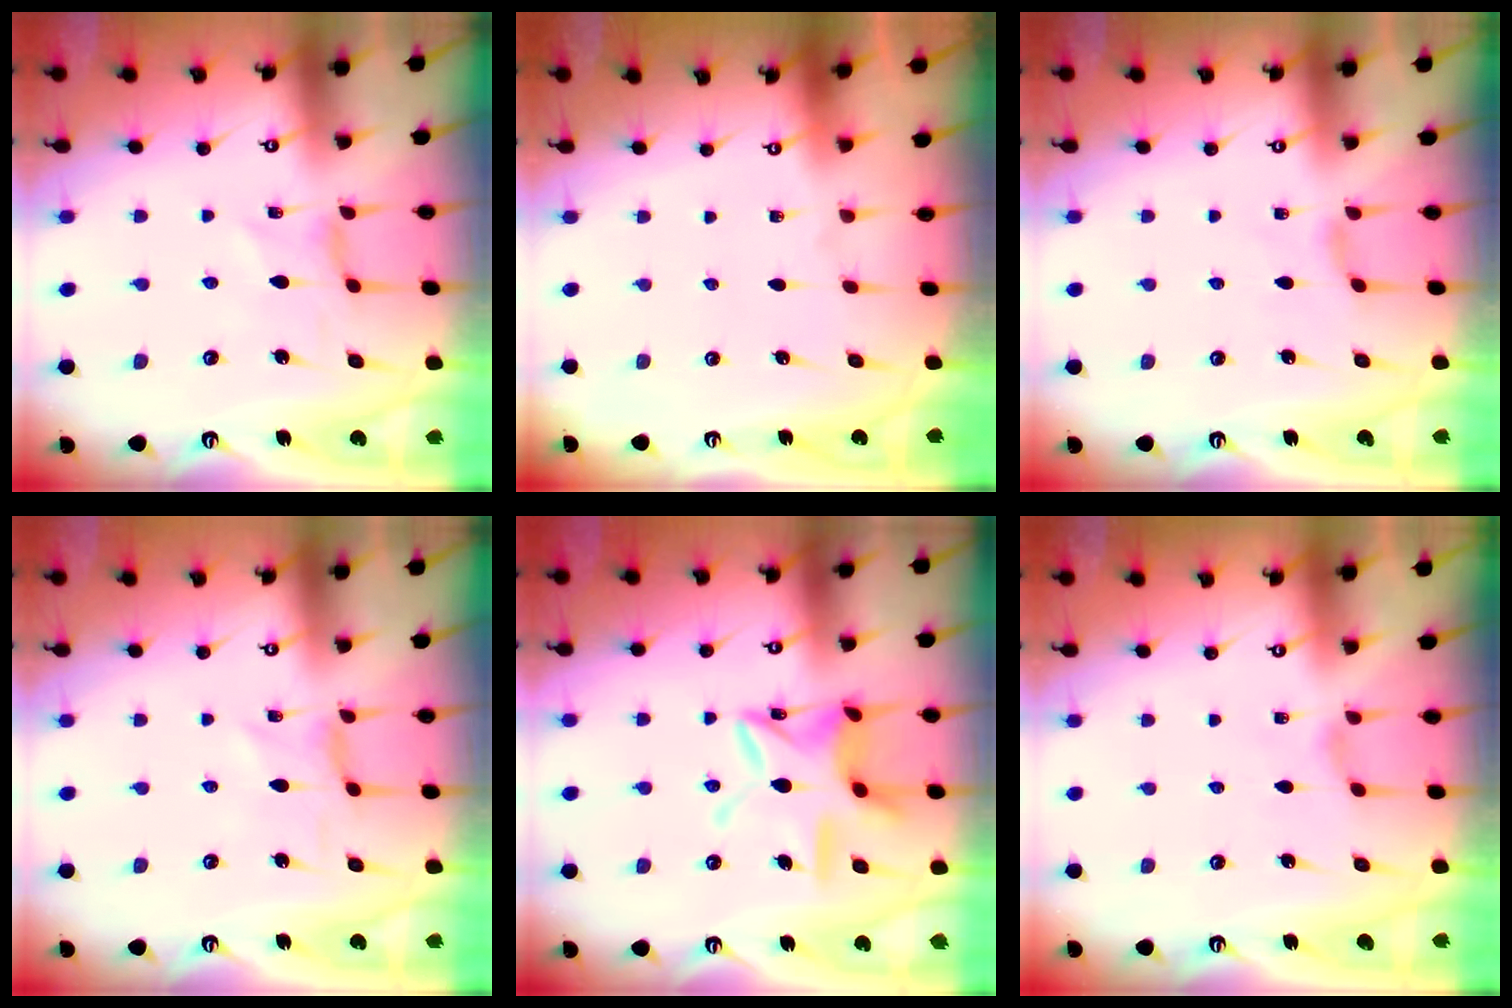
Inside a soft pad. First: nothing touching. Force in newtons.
{"total": 0.0}
{"total": 1.8, "press": 1.8, "slide": 0.4}
{"total": 0.0}
{"total": 13.9, "press": 13.9, "slide": 1.2}
{"total": 0.0}